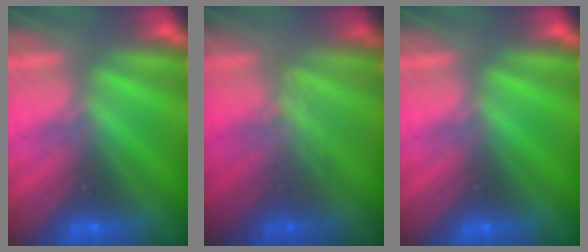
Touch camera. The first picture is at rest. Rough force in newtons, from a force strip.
{"total": 2.4}
{"total": 0.0}